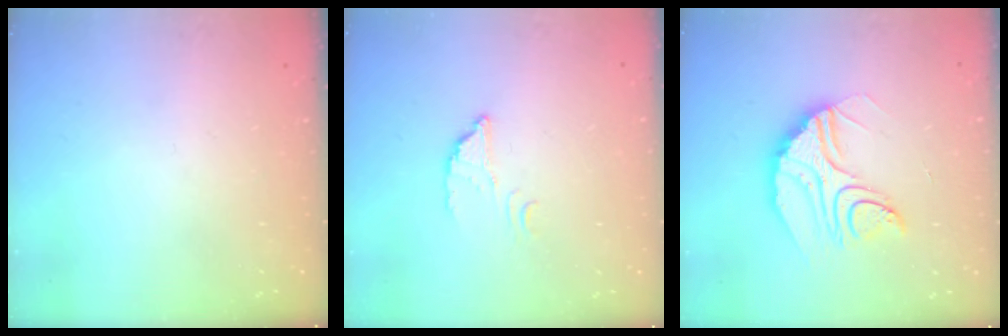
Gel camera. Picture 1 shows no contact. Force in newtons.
{"total": 2.7, "press": 2.7, "slide": 0.2}
{"total": 16.8, "press": 16.7, "slide": 1.3}